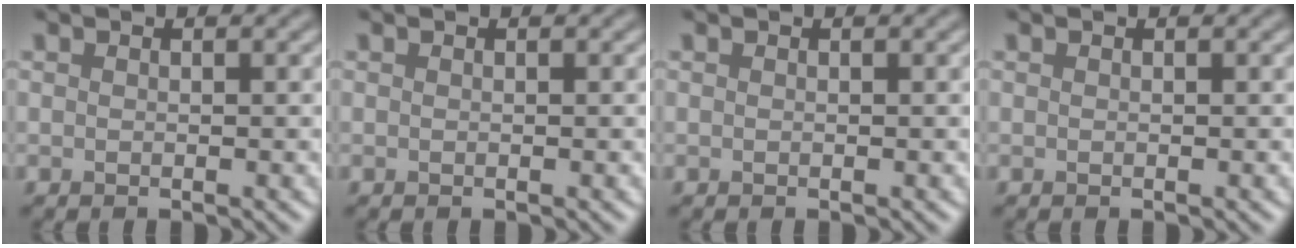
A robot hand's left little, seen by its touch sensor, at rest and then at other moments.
{"total": 0.0}
{"total": 0.0}
{"total": 0.0}